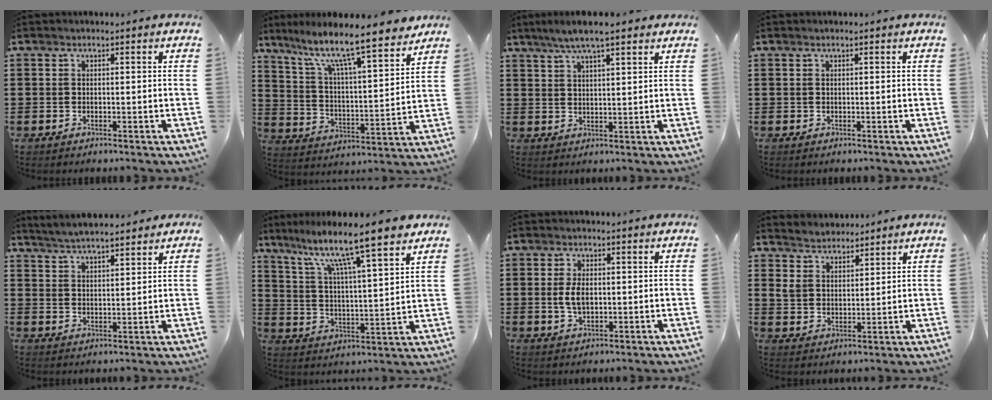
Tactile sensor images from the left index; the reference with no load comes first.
{"total": 10.2, "force": [8.5, 1.1, 5.7], "torque": [-0.134, -0.056, 0.139]}
{"total": 6.0, "force": [4.5, 0.8, 3.9], "torque": [-0.085, -0.002, 0.080]}
{"total": 0.0}
{"total": 4.1, "force": [4.0, 0.2, 1.1], "torque": [-0.034, -0.008, 0.072]}
{"total": 10.7, "force": [8.7, 0.1, 6.3], "torque": [-0.144, -0.053, 0.139]}
{"total": 4.1, "force": [0.2, 2.2, 3.5], "torque": [-0.078, 0.004, 0.001]}
{"total": 4.0, "force": [3.3, 2.3, 0.2], "torque": [-0.021, 0.000, 0.063]}